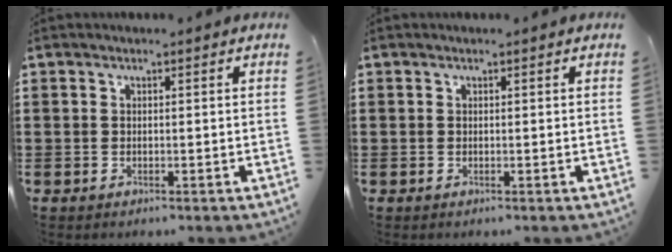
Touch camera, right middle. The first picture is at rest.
{"total": 0.0}